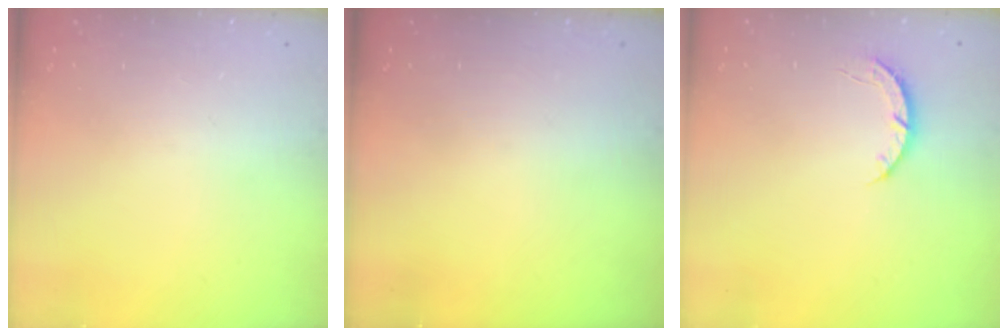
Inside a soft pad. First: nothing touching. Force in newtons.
{"total": 0.0}
{"total": 3.8, "press": 3.7, "slide": 0.7}